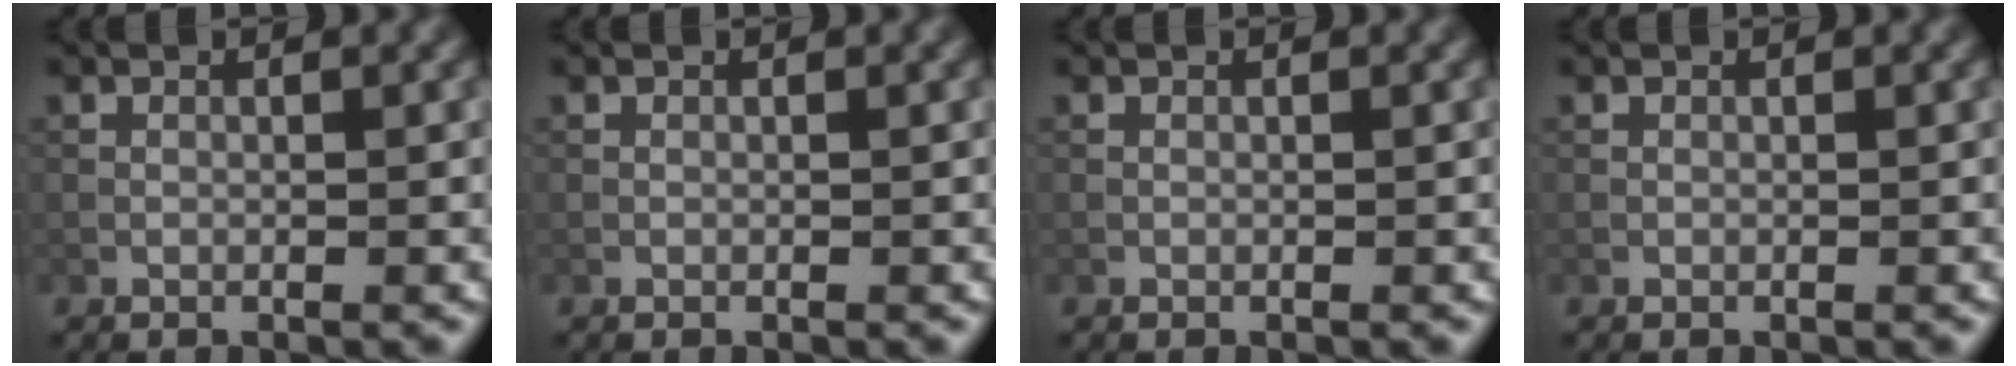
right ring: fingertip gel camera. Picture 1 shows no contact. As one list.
[{"total": 0.0}, {"total": 0.0}, {"total": 0.0}]